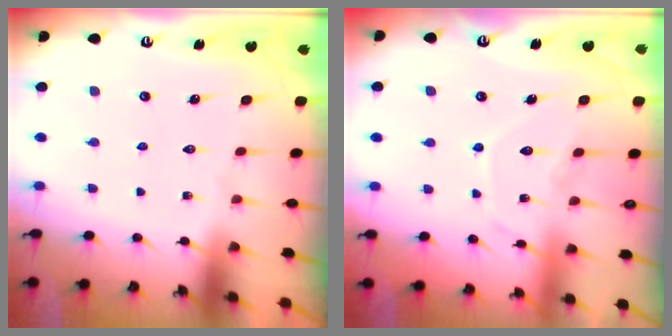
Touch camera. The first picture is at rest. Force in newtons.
{"total": 9.2, "press": 9.2, "slide": 0.8}